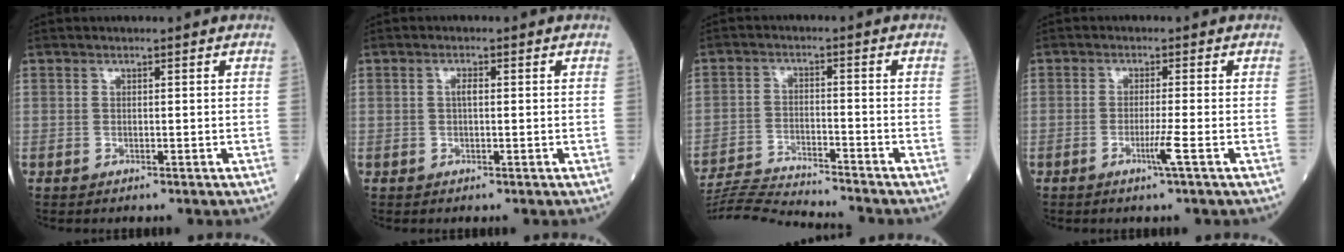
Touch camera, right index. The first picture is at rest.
{"total": 1.3, "force": [0.1, 0.4, 1.2], "torque": [-0.025, 0.003, 0.001]}
{"total": 11.7, "force": [-11.3, -1.4, 2.6], "torque": [-0.038, -0.006, -0.192]}
{"total": 2.7, "force": [-1.2, -0.8, 2.3], "torque": [-0.047, -0.006, -0.026]}